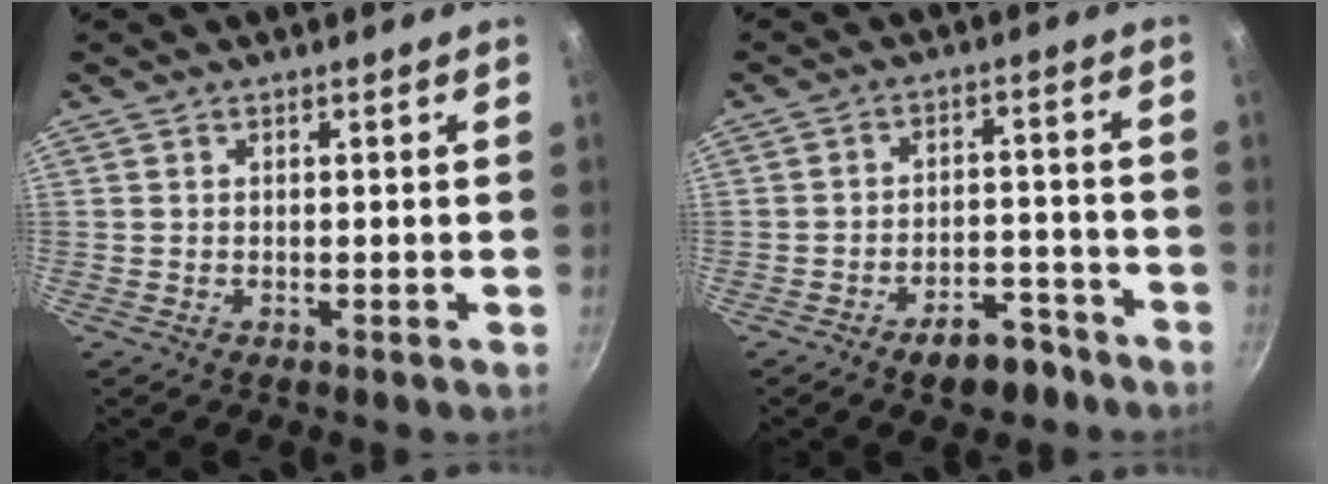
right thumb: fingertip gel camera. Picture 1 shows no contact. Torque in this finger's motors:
{"motor_torque": [0.02, 0.12, -0.17, -0.09, 0.03]}